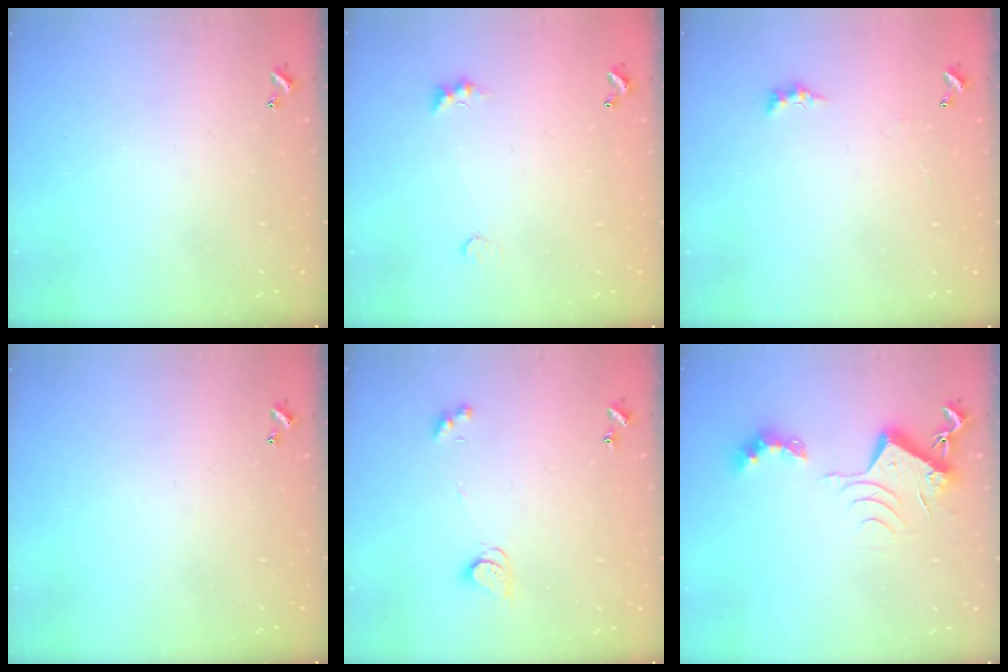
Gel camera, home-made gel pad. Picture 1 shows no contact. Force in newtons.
{"total": 2.0, "press": 2.0, "slide": 0.5}
{"total": 1.3, "press": 1.2, "slide": 0.5}
{"total": 0.0}
{"total": 2.5, "press": 2.5, "slide": 0.4}
{"total": 9.0, "press": 8.9, "slide": 1.0}